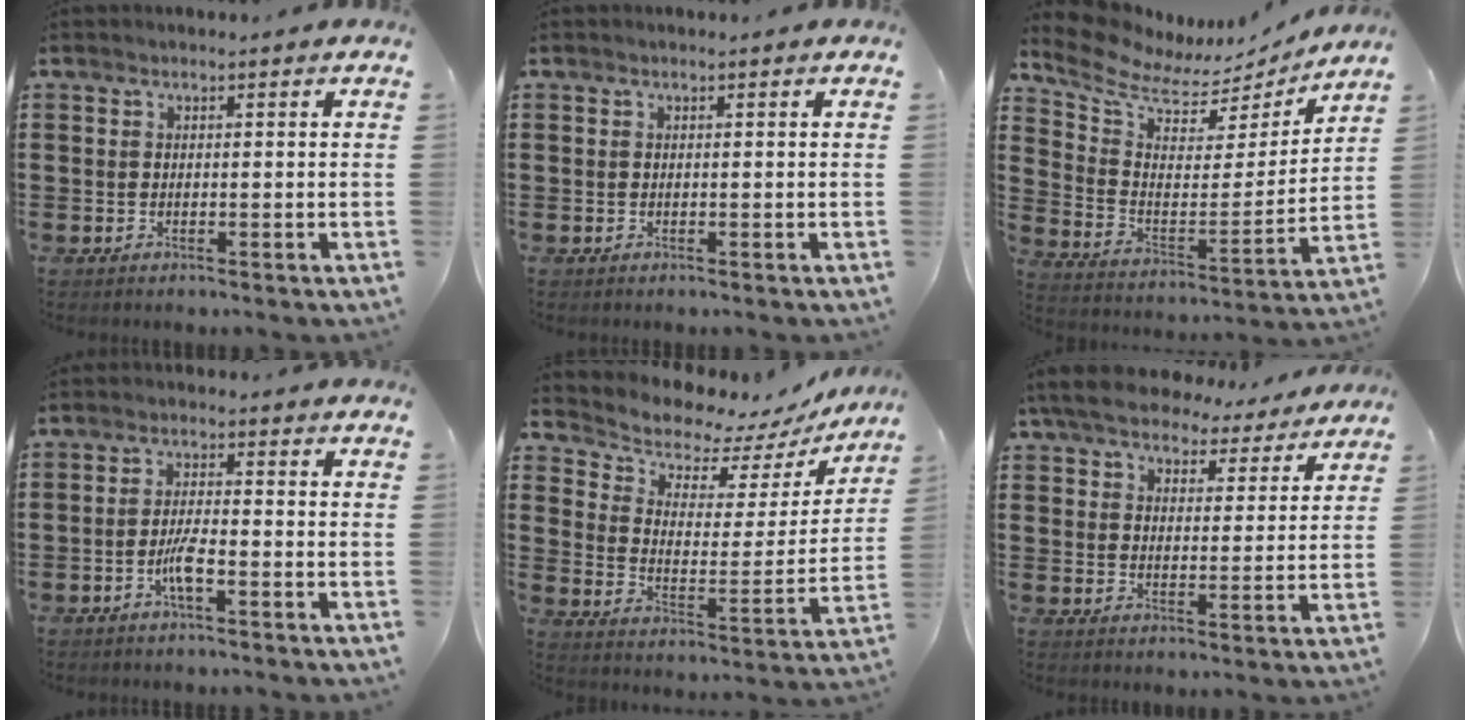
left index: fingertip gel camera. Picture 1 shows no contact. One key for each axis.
{"total": 0.0}
{"total": 7.4, "fx": 6.7, "fy": 2.6, "fz": 1.8, "tx": -0.081, "ty": -0.055, "tz": 0.115}
{"total": 4.1, "fx": -1.8, "fy": 0.9, "fz": 3.6, "tx": -0.074, "ty": 0.000, "tz": -0.037}
{"total": 6.6, "fx": 6.0, "fy": 2.2, "fz": 1.5, "tx": -0.058, "ty": -0.047, "tz": 0.102}
{"total": 6.6, "fx": 6.1, "fy": 1.5, "fz": 1.8, "tx": -0.065, "ty": -0.029, "tz": 0.109}